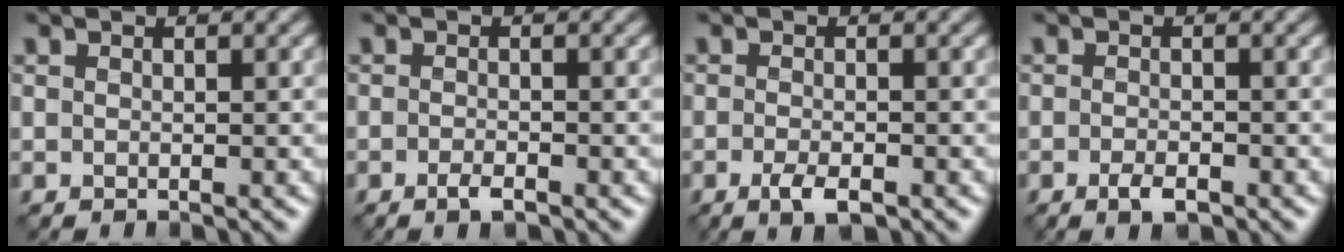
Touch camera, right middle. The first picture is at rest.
{"total": 1.4, "force": [-0.8, 0.3, 1.0], "torque": [-0.020, -0.003, -0.016]}
{"total": 2.3, "force": [-1.2, 0.7, 1.9], "torque": [-0.038, -0.006, -0.023]}
{"total": 1.7, "force": [-1.0, 0.6, 1.3], "torque": [-0.025, -0.005, -0.018]}